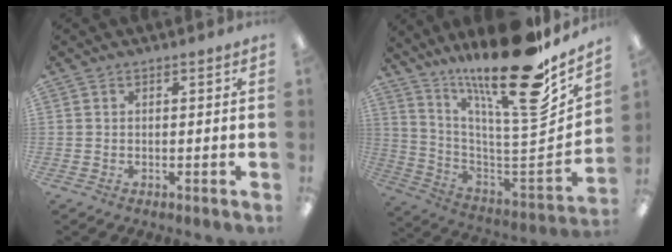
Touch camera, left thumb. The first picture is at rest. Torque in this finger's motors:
{"motor_torque": [1.75, 0.06, 1.37, -1.44, 0.24]}